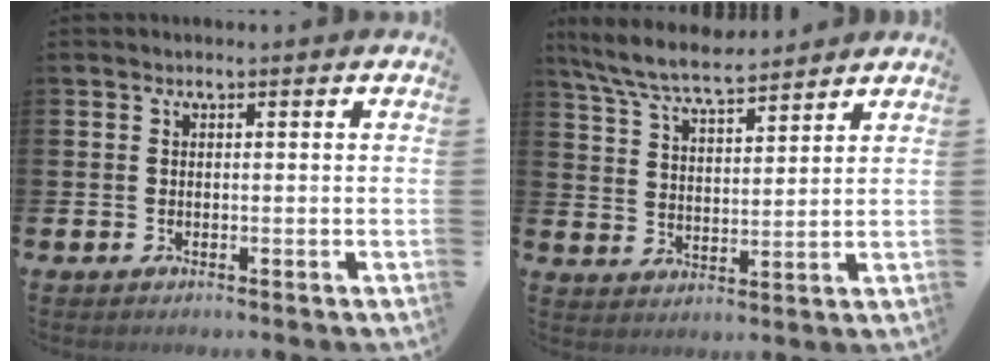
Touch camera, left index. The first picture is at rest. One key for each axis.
{"total": 7.5, "fx": 7.0, "fy": 1.0, "fz": 2.5, "tx": -0.075, "ty": -0.030, "tz": 0.127}